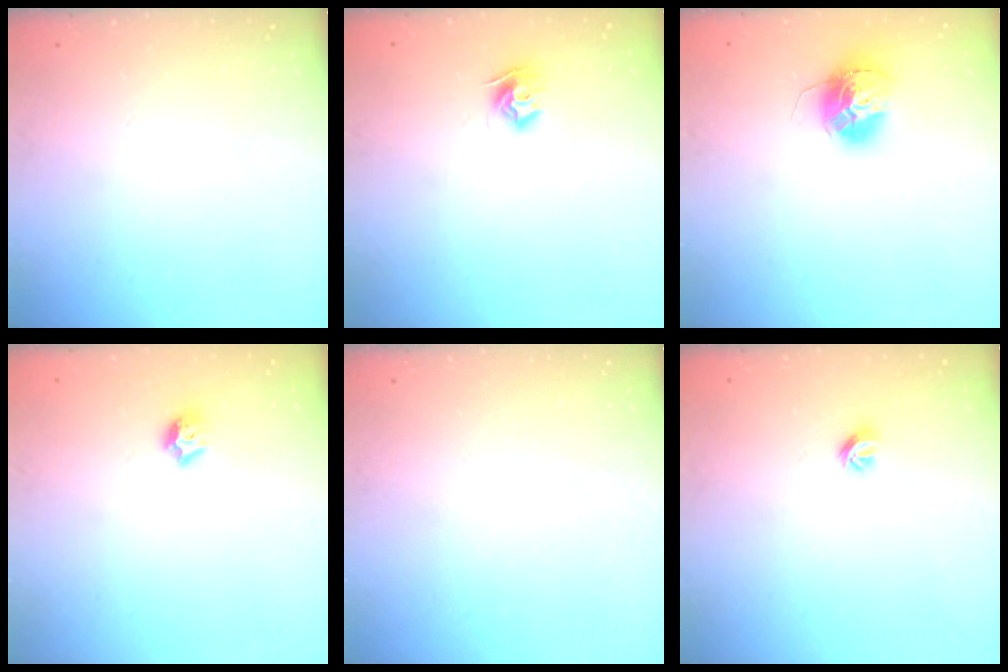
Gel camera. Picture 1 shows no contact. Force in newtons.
{"total": 8.1, "press": 8.1, "slide": 0.1}
{"total": 13.0, "press": 12.9, "slide": 1.2}
{"total": 6.7, "press": 6.6, "slide": 0.9}
{"total": 0.0}
{"total": 5.4, "press": 5.3, "slide": 0.9}